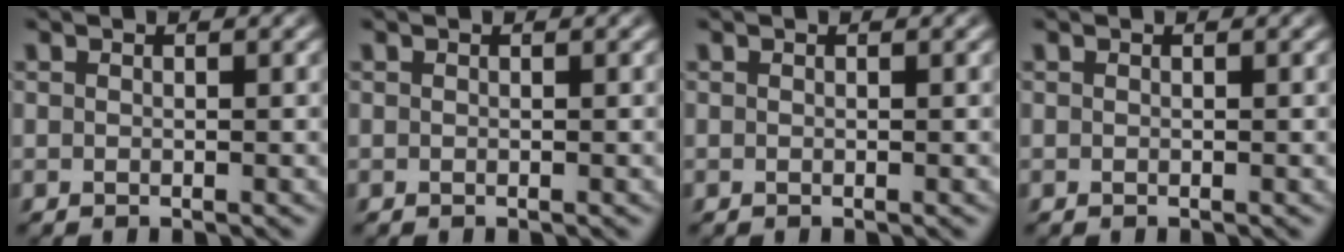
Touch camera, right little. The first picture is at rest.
{"total": 0.0}
{"total": 0.0}
{"total": 0.0}